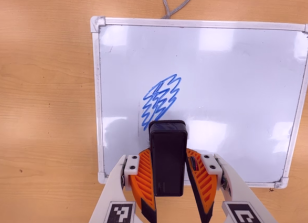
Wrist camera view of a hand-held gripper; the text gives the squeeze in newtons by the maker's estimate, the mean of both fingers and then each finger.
{"total": 6.0, "left": 5.1, "right": 6.8}